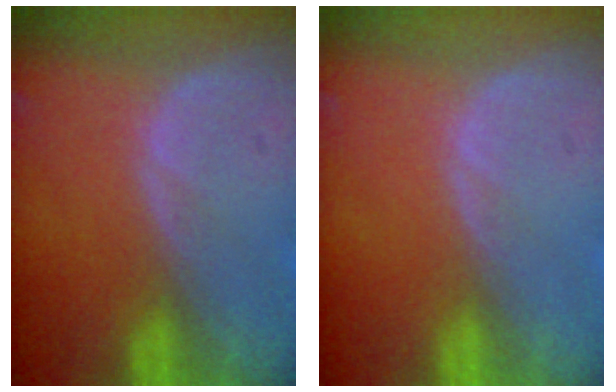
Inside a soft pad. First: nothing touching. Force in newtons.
{"total": 0.0}